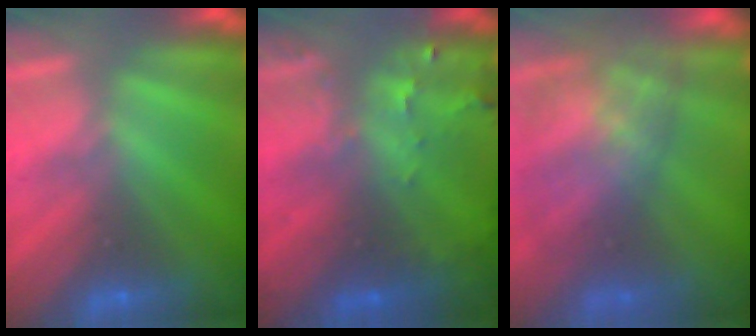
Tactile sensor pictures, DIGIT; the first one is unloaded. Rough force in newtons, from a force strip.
{"total": 6.0}
{"total": 7.6}